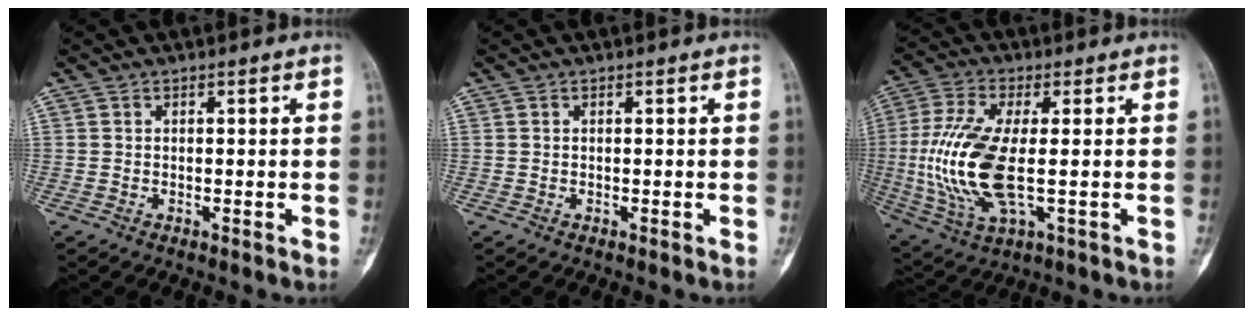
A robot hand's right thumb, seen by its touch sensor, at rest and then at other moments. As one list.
[{"total": 0.0}, {"total": 15.7, "force": [-1.0, 5.9, 14.4], "torque": [-0.327, -0.006, -0.015]}]